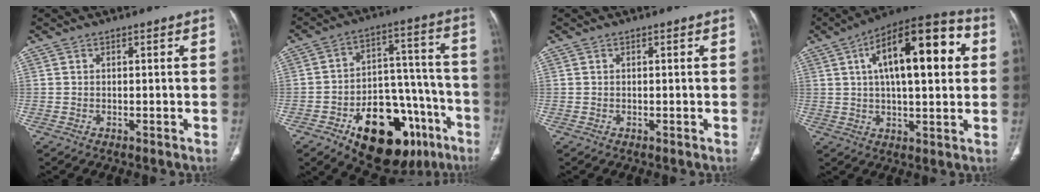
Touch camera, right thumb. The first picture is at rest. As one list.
[{"total": 24.4, "force": [-12.5, 13.1, 16.5], "torque": [-0.185, 0.079, -0.175]}, {"total": 0.0}, {"total": 21.1, "force": [5.2, 8.3, 18.7], "torque": [-0.265, 0.018, 0.068]}]